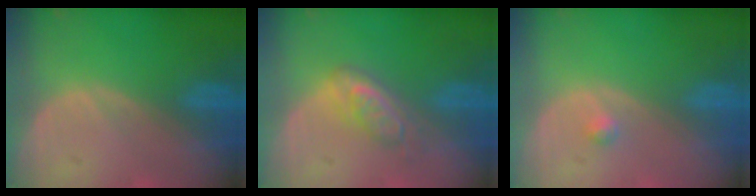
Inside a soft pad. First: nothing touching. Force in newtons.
{"total": 4.9, "press": 4.6, "slide": 1.7}
{"total": 0.8, "press": 0.8, "slide": 0.1}